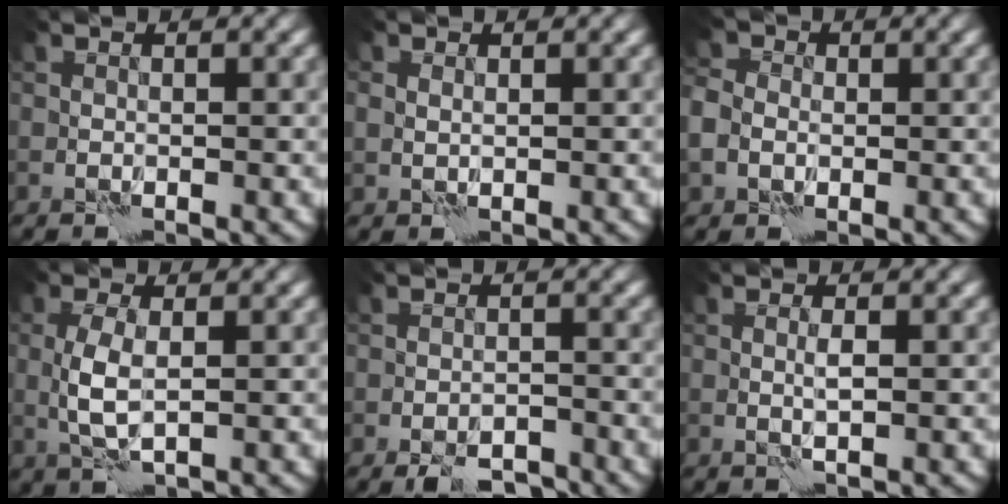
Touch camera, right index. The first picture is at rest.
{"total": 1.2, "force": [0.7, 0.8, 0.6], "torque": [-0.009, -0.001, 0.012]}
{"total": 4.0, "force": [-0.4, 3.4, 2.0], "torque": [-0.045, 0.003, -0.021]}
{"total": 2.9, "force": [0.2, 1.0, 2.7], "torque": [-0.064, -0.003, 0.006]}
{"total": 3.6, "force": [-3.0, 1.2, 1.6], "torque": [-0.018, -0.004, -0.047]}
{"total": 0.9, "force": [0.4, -0.2, 0.7], "torque": [-0.014, -0.002, 0.008]}